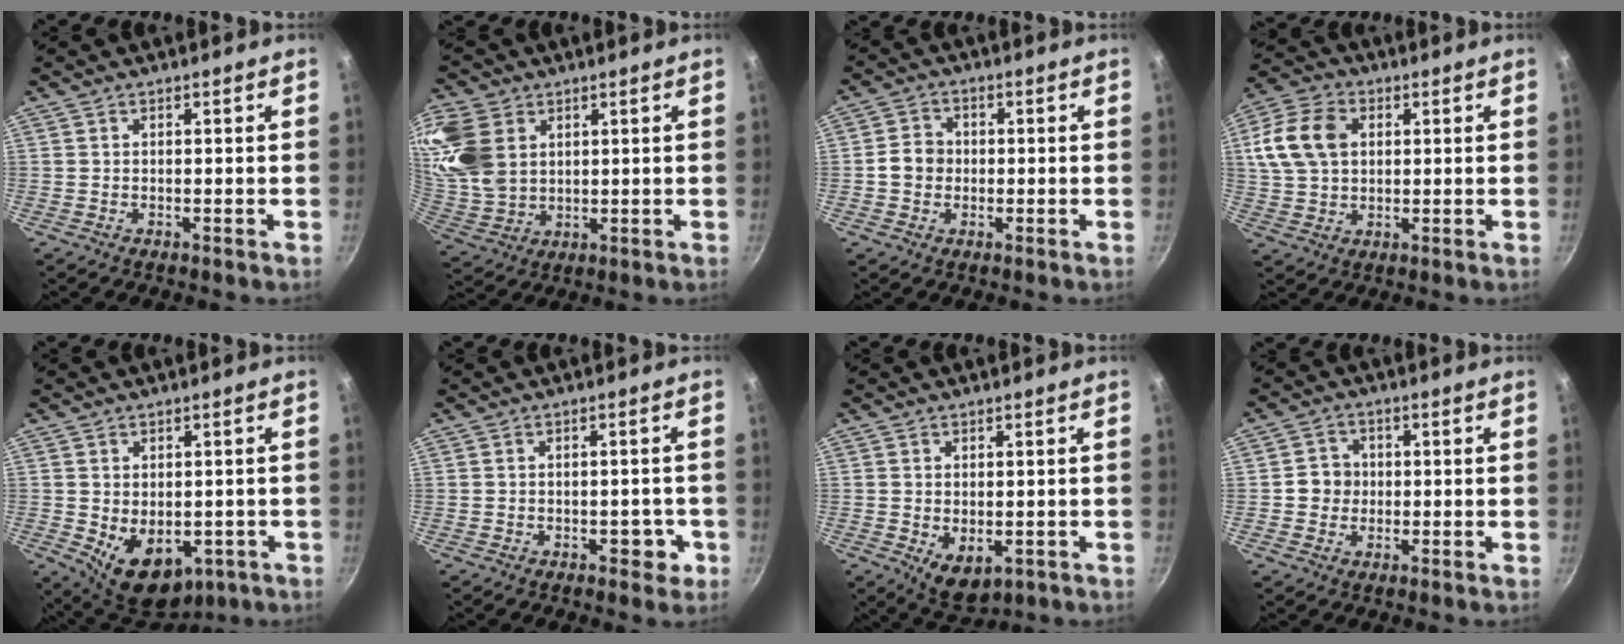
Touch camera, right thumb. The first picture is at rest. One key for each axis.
{"total": 14.9, "fx": 5.1, "fy": 10.8, "fz": 8.9, "tx": -0.188, "ty": -0.016, "tz": 0.114}
{"total": 4.8, "fx": -0.6, "fy": 4.2, "fz": 2.2, "tx": -0.018, "ty": 0.015, "tz": -0.019}
{"total": 12.8, "fx": 2.9, "fy": 9.2, "fz": 8.5, "tx": -0.154, "ty": 0.010, "tz": 0.045}
{"total": 11.1, "fx": -2.5, "fy": 7.6, "fz": 7.8, "tx": -0.088, "ty": -0.011, "tz": -0.010}
{"total": 3.7, "fx": -1.4, "fy": 2.4, "fz": 2.5, "tx": -0.007, "ty": 0.015, "tz": -0.014}
{"total": 5.9, "fx": -0.9, "fy": 3.8, "fz": 4.4, "tx": -0.062, "ty": -0.014, "tz": -0.002}
{"total": 4.4, "fx": -0.2, "fy": 4.2, "fz": 1.5, "tx": 0.003, "ty": 0.009, "tz": -0.011}